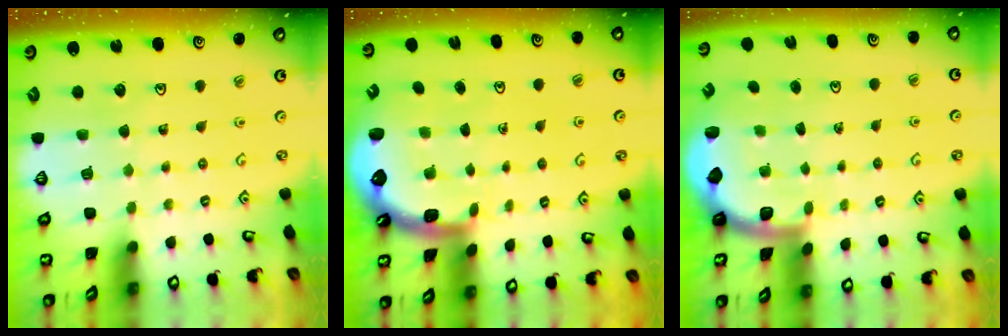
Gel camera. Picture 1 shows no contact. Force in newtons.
{"total": 1.6, "press": 1.5, "slide": 0.6}
{"total": 2.0, "press": 2.0, "slide": 0.5}